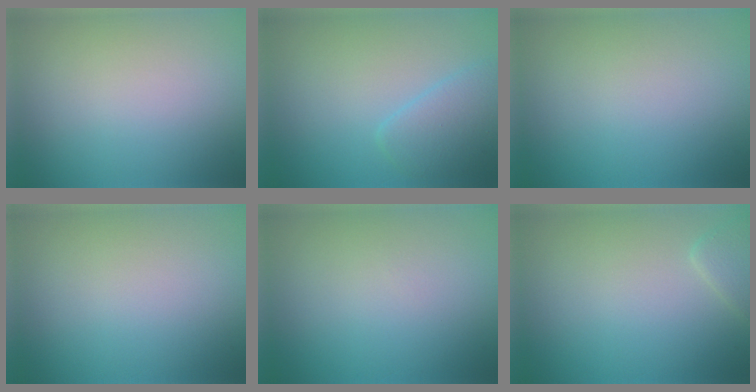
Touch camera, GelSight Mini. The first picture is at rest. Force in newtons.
{"total": 2.8, "press": 2.8, "slide": 0.2}
{"total": 0.0}
{"total": 0.0}
{"total": 0.0}
{"total": 0.9, "press": 0.9, "slide": 0.1}